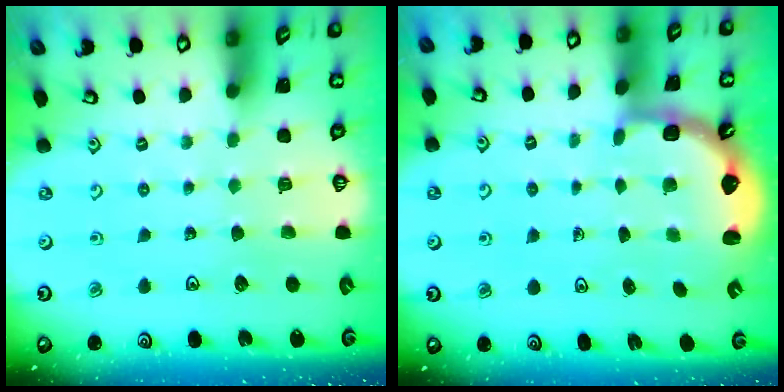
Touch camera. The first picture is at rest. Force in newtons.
{"total": 2.5, "press": 2.1, "slide": 1.3}